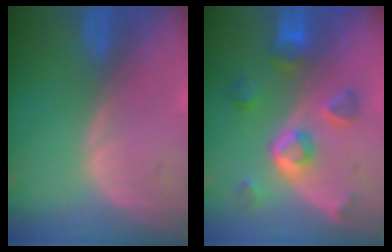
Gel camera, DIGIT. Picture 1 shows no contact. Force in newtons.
{"total": 7.8, "press": 7.0, "slide": 3.4}